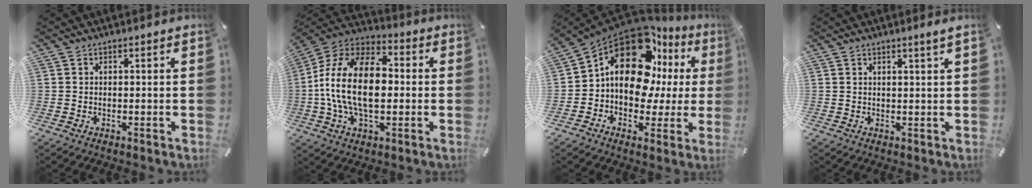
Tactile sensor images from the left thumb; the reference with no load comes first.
{"total": 18.8, "force": [-1.7, 11.5, 14.7], "torque": [-0.314, 0.012, -0.034]}
{"total": 19.2, "force": [7.1, 12.2, 13.1], "torque": [-0.237, -0.053, 0.114]}
{"total": 1.9, "force": [1.3, -0.1, 1.4], "torque": [-0.028, -0.003, 0.023]}